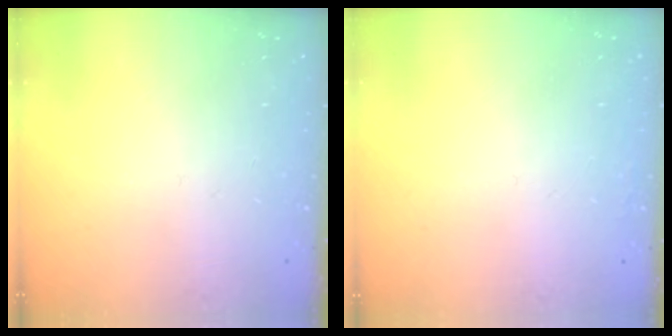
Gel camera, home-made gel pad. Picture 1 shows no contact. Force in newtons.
{"total": 1.6, "press": 1.5, "slide": 0.1}